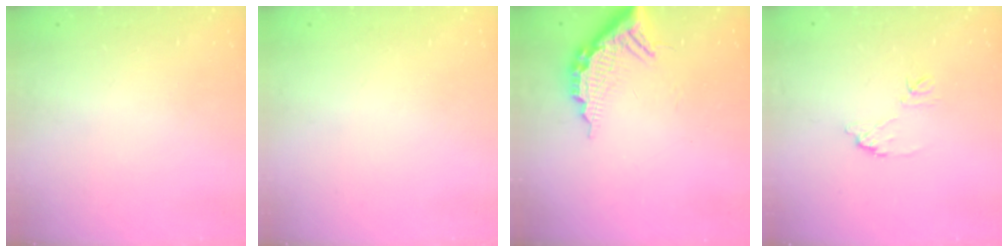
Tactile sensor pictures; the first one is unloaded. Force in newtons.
{"total": 0.0}
{"total": 11.8, "press": 11.8, "slide": 1.0}
{"total": 6.5, "press": 6.4, "slide": 0.5}